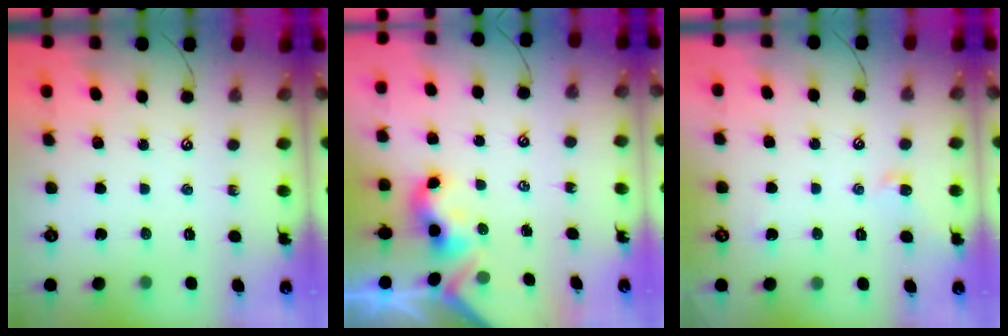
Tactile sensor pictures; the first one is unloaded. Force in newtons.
{"total": 3.6, "press": 3.6, "slide": 0.4}
{"total": 1.0, "press": 1.0, "slide": 0.3}